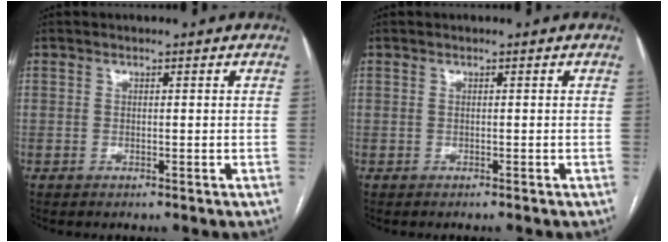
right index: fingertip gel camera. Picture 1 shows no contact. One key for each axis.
{"total": 0.6, "fx": -0.5, "fy": -0.2, "fz": 0.2, "tx": 0.000, "ty": 0.001, "tz": -0.011}